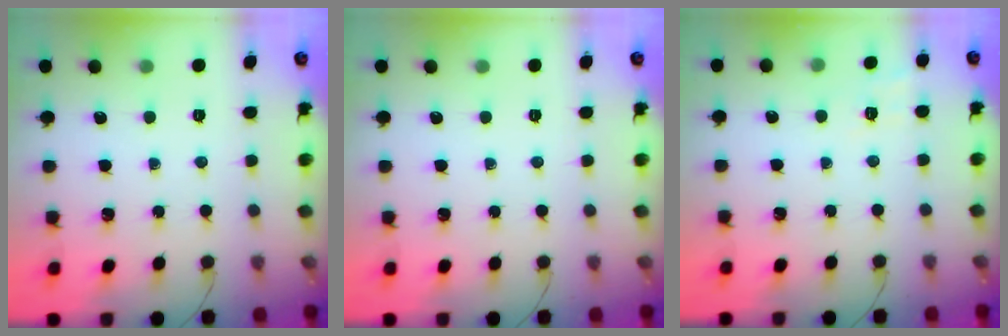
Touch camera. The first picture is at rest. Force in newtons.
{"total": 0.0}
{"total": 5.8, "press": 5.5, "slide": 2.0}